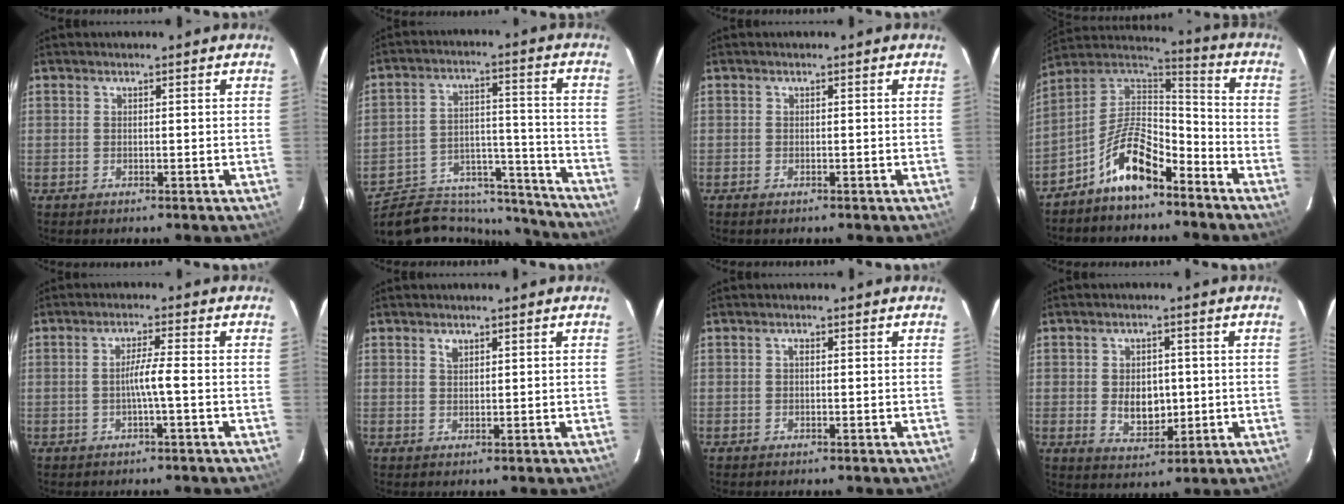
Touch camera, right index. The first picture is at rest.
{"total": 21.5, "force": [-19.6, 7.0, 5.4], "torque": [-0.095, 0.041, -0.271]}
{"total": 0.6, "force": [-0.5, 0.3, 0.3], "torque": [-0.007, -0.002, -0.010]}
{"total": 12.9, "force": [-7.8, 5.3, 8.7], "torque": [-0.176, 0.025, -0.144]}
{"total": 3.5, "force": [-1.0, -0.6, 3.3], "torque": [-0.063, 0.001, -0.018]}
{"total": 1.4, "force": [0.9, 0.9, 0.7], "torque": [-0.012, 0.004, 0.016]}
{"total": 0.6, "force": [0.0, 0.4, 0.5], "torque": [-0.009, 0.005, -0.001]}
{"total": 6.9, "force": [-0.3, 4.9, 4.9], "torque": [-0.087, -0.003, 0.007]}